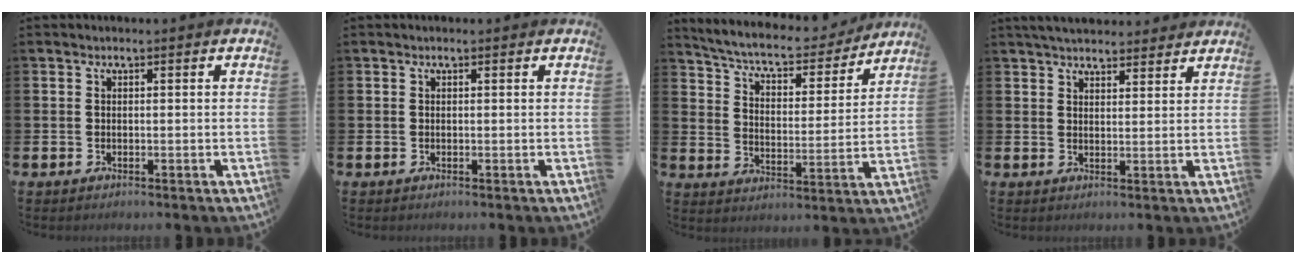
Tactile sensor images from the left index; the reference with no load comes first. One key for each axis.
{"total": 0.7, "fx": -0.4, "fy": 0.5, "fz": 0.2, "tx": 0.003, "ty": 0.002, "tz": -0.012}
{"total": 6.2, "fx": 5.8, "fy": 1.5, "fz": 1.9, "tx": -0.061, "ty": -0.049, "tz": 0.091}
{"total": 4.1, "fx": 4.0, "fy": 0.8, "fz": 0.5, "tx": -0.015, "ty": -0.016, "tz": 0.073}